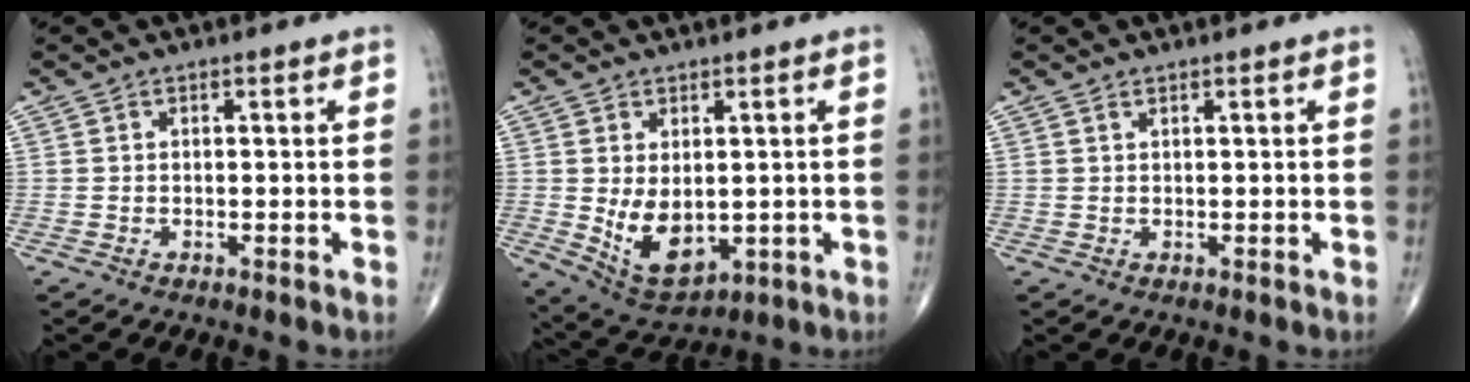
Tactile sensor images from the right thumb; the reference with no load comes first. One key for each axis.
{"total": 9.4, "fx": -0.5, "fy": 5.7, "fz": 7.5, "tx": -0.108, "ty": -0.014, "tz": 0.015}
{"total": 0.6, "fx": 0.5, "fy": 0.1, "fz": 0.2, "tx": -0.007, "ty": -0.001, "tz": 0.011}